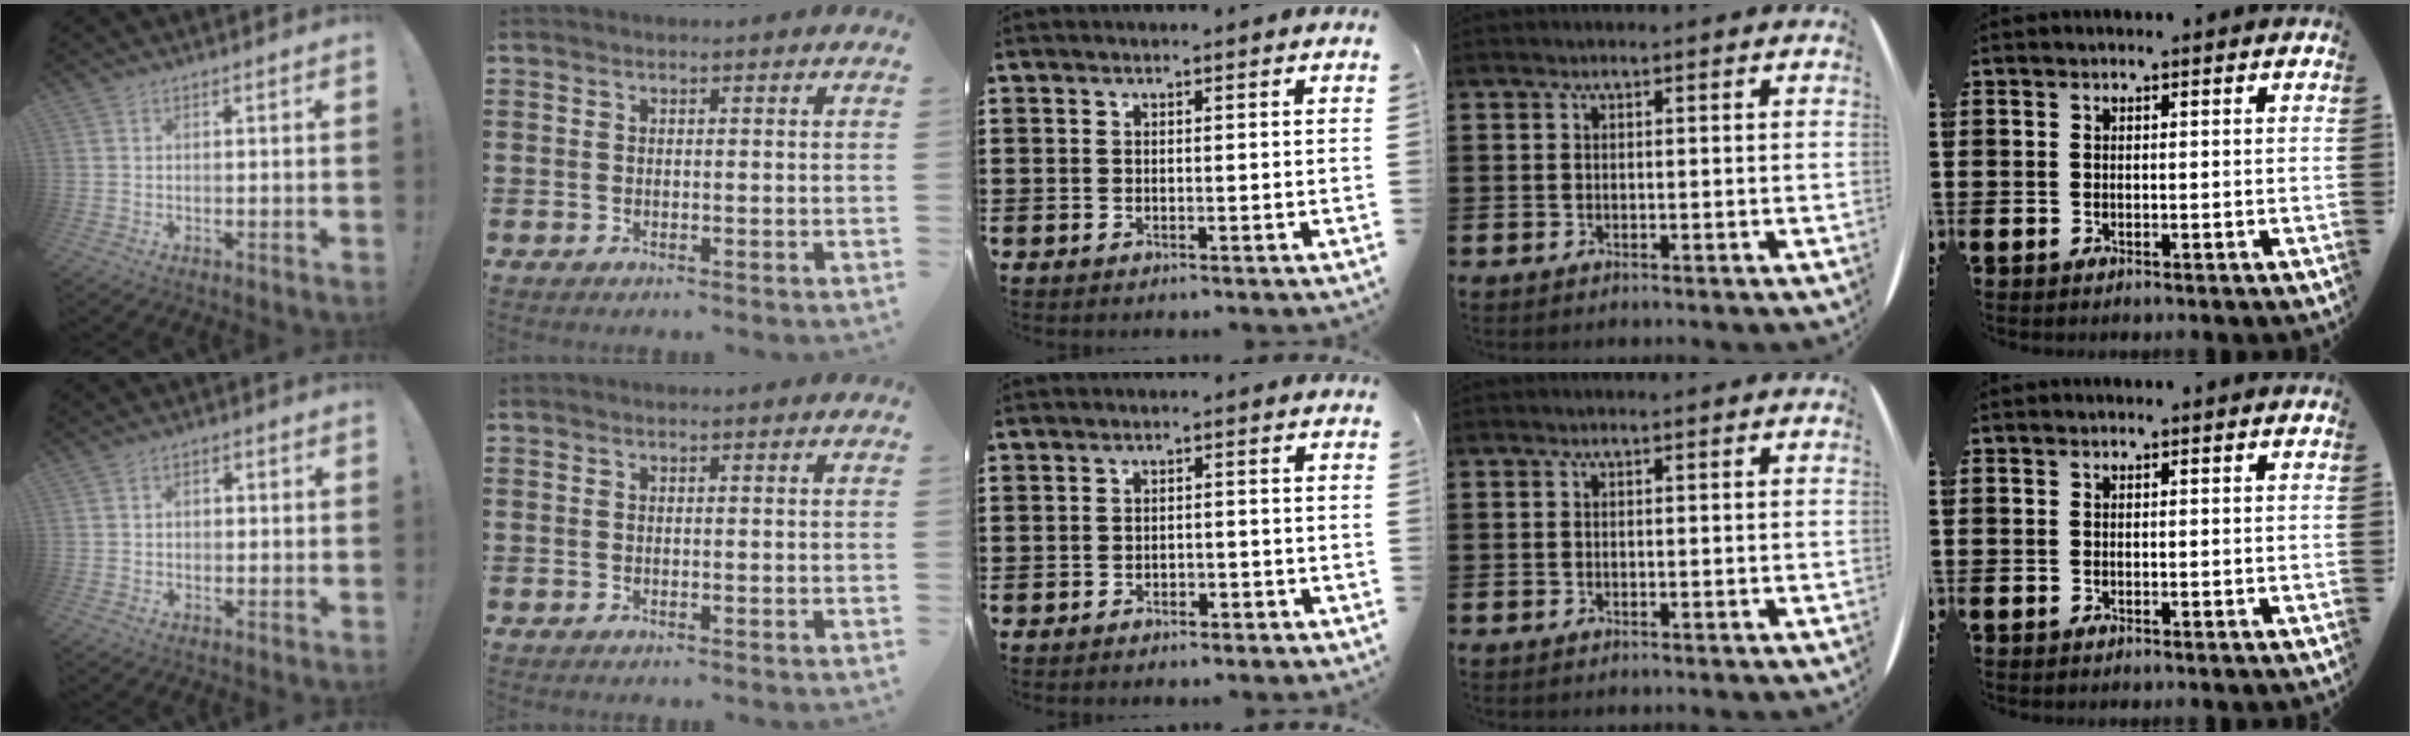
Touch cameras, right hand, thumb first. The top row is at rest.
{"thumb": {"total": 1.8, "force": [-0.8, 1.4, 0.8], "torque": [-0.004, 0.005, -0.018]}, "middle": {"total": 1.7, "force": [-1.5, 0.6, 0.3], "torque": [-0.011, 0.001, -0.033]}}